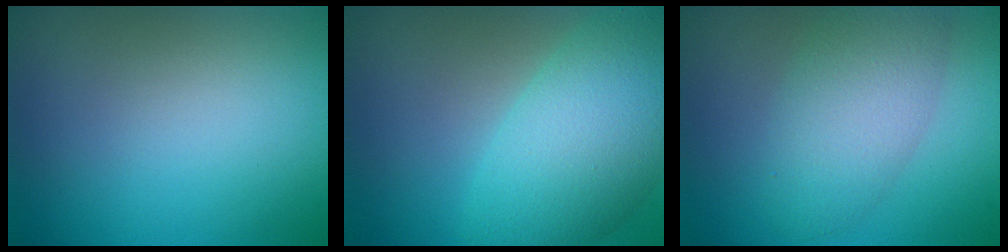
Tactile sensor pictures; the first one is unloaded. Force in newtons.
{"total": 8.0, "press": 8.0, "slide": 0.2}
{"total": 5.1, "press": 5.1, "slide": 0.3}